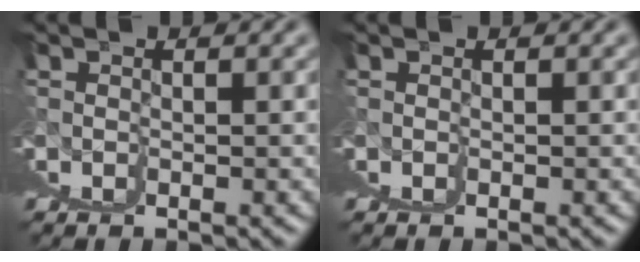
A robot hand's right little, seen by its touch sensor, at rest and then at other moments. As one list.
[{"total": 0.0}]